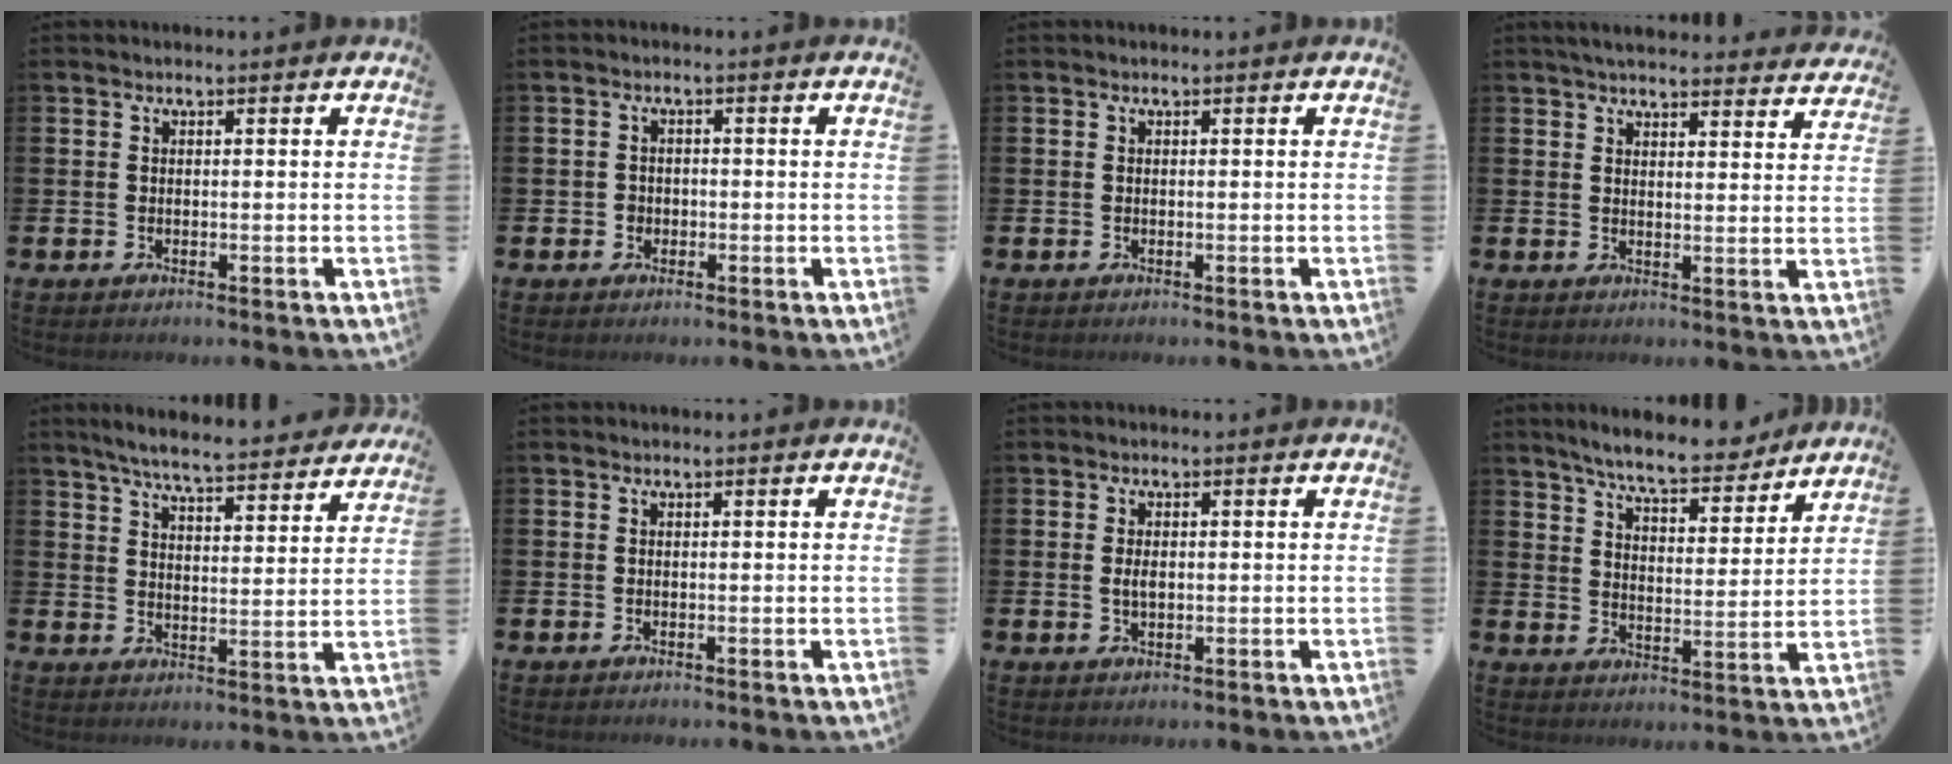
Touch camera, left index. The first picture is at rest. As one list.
[{"total": 1.4, "force": [-0.5, 1.3, 0.2], "torque": [-0.004, 0.004, -0.012]}, {"total": 0.0}, {"total": 4.6, "force": [4.5, 0.6, 0.9], "torque": [-0.022, -0.024, 0.079]}, {"total": 6.5, "force": [6.3, 0.4, 1.8], "torque": [-0.042, -0.047, 0.105]}, {"total": 0.0}, {"total": 1.6, "force": [0.1, 0.9, 1.4], "torque": [-0.016, 0.001, -0.003]}, {"total": 7.9, "force": [7.3, 1.0, 2.7], "torque": [-0.065, -0.045, 0.126]}]